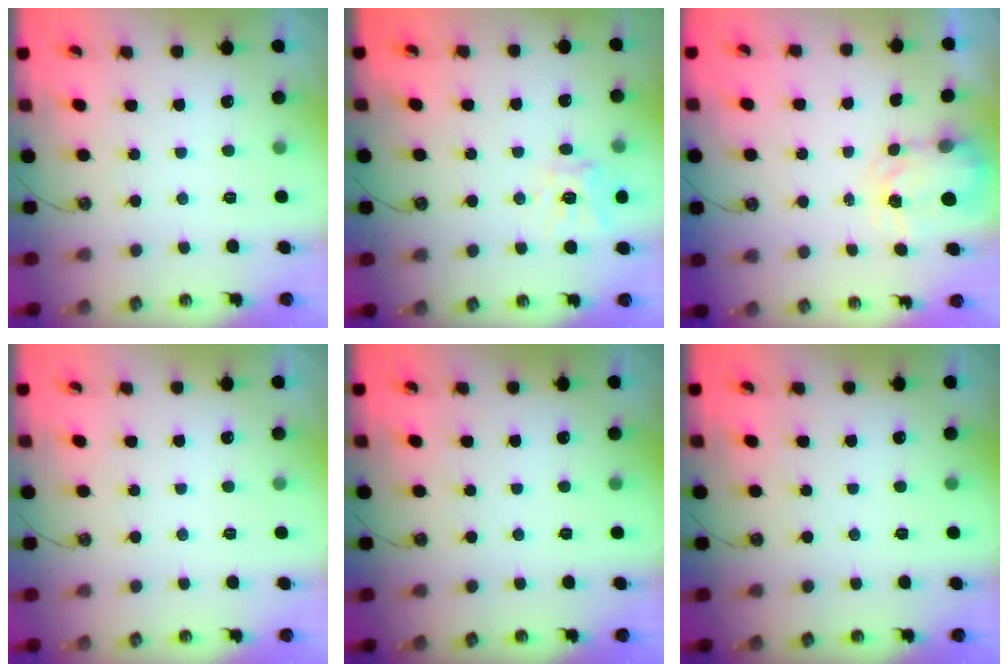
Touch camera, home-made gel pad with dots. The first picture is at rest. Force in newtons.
{"total": 12.5, "press": 12.4, "slide": 1.5}
{"total": 3.8, "press": 3.8, "slide": 0.5}
{"total": 0.0}
{"total": 0.0}
{"total": 0.0}